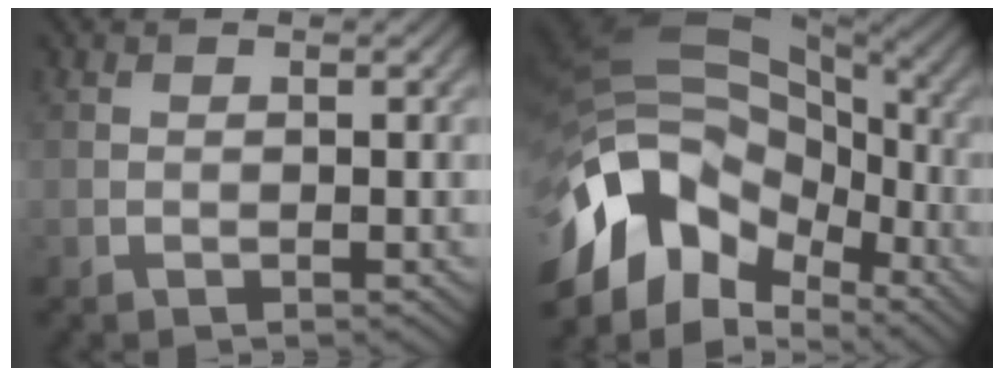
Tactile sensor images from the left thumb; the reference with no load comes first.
{"total": 15.6, "force": [-6.4, 10.1, 9.9], "torque": [-0.231, -0.017, -0.128]}